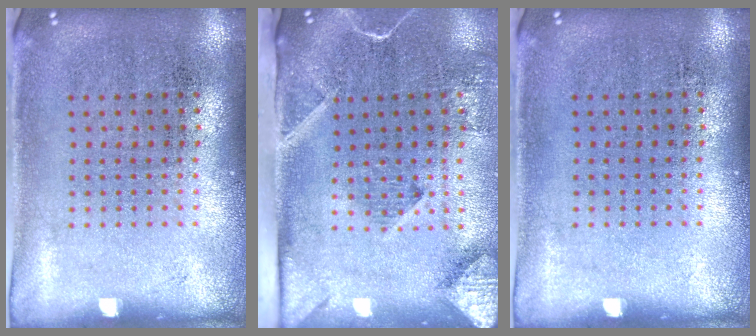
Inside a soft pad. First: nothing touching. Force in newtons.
{"total": 2.9, "press": 2.1, "slide": 2.0}
{"total": 0.0}